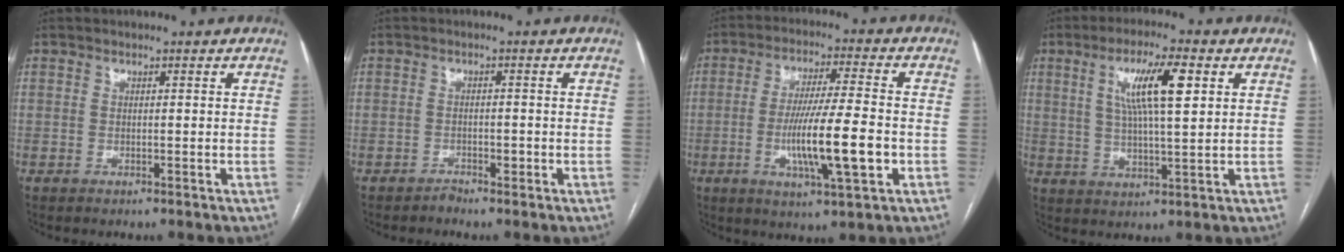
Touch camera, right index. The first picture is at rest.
{"total": 1.2, "force": [-1.0, 0.5, 0.3], "torque": [-0.003, 0.002, -0.015]}
{"total": 12.3, "force": [-2.9, 0.8, 11.9], "torque": [-0.213, -0.010, -0.051]}
{"total": 9.7, "force": [3.2, 1.3, 9.1], "torque": [-0.164, 0.010, 0.058]}